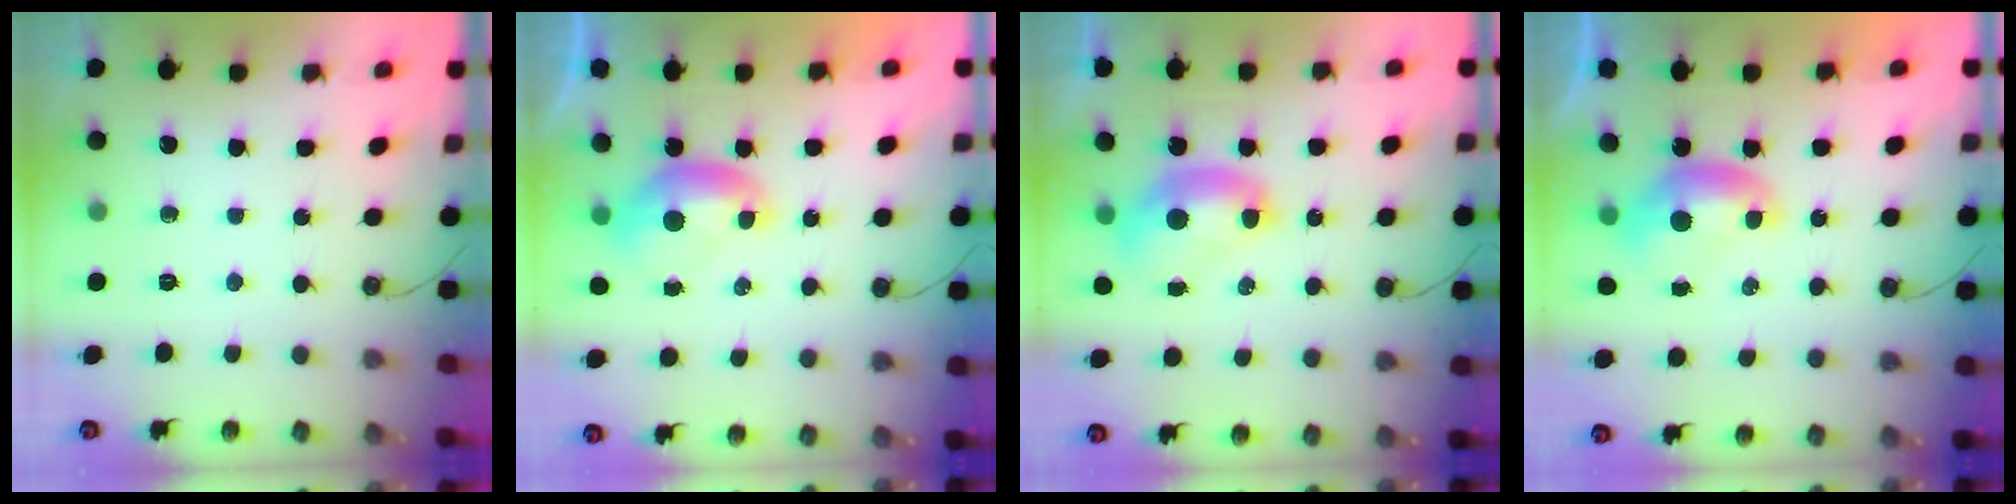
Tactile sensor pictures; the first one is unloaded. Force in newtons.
{"total": 0.0}
{"total": 2.6, "press": 2.6, "slide": 0.1}
{"total": 0.0}